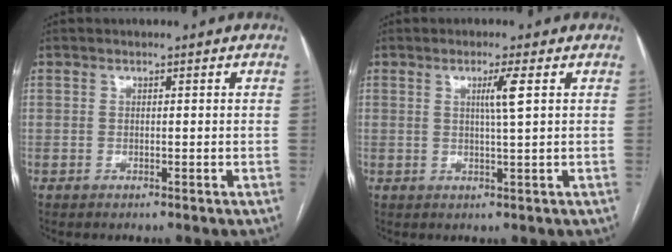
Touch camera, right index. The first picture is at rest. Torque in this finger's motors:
{"motor_torque": [0.07, -0.01, 0.06, 0.06]}